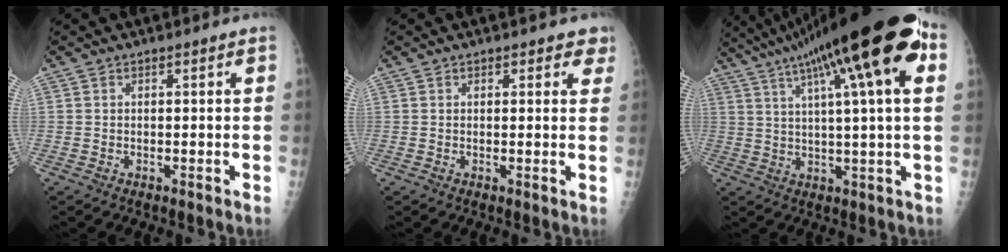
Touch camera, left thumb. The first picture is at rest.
{"total": 2.7, "force": [1.8, 1.7, 1.0], "torque": [0.022, -0.005, 0.015]}
{"total": 24.0, "force": [10.6, 3.7, 21.1], "torque": [-0.341, 0.023, 0.160]}